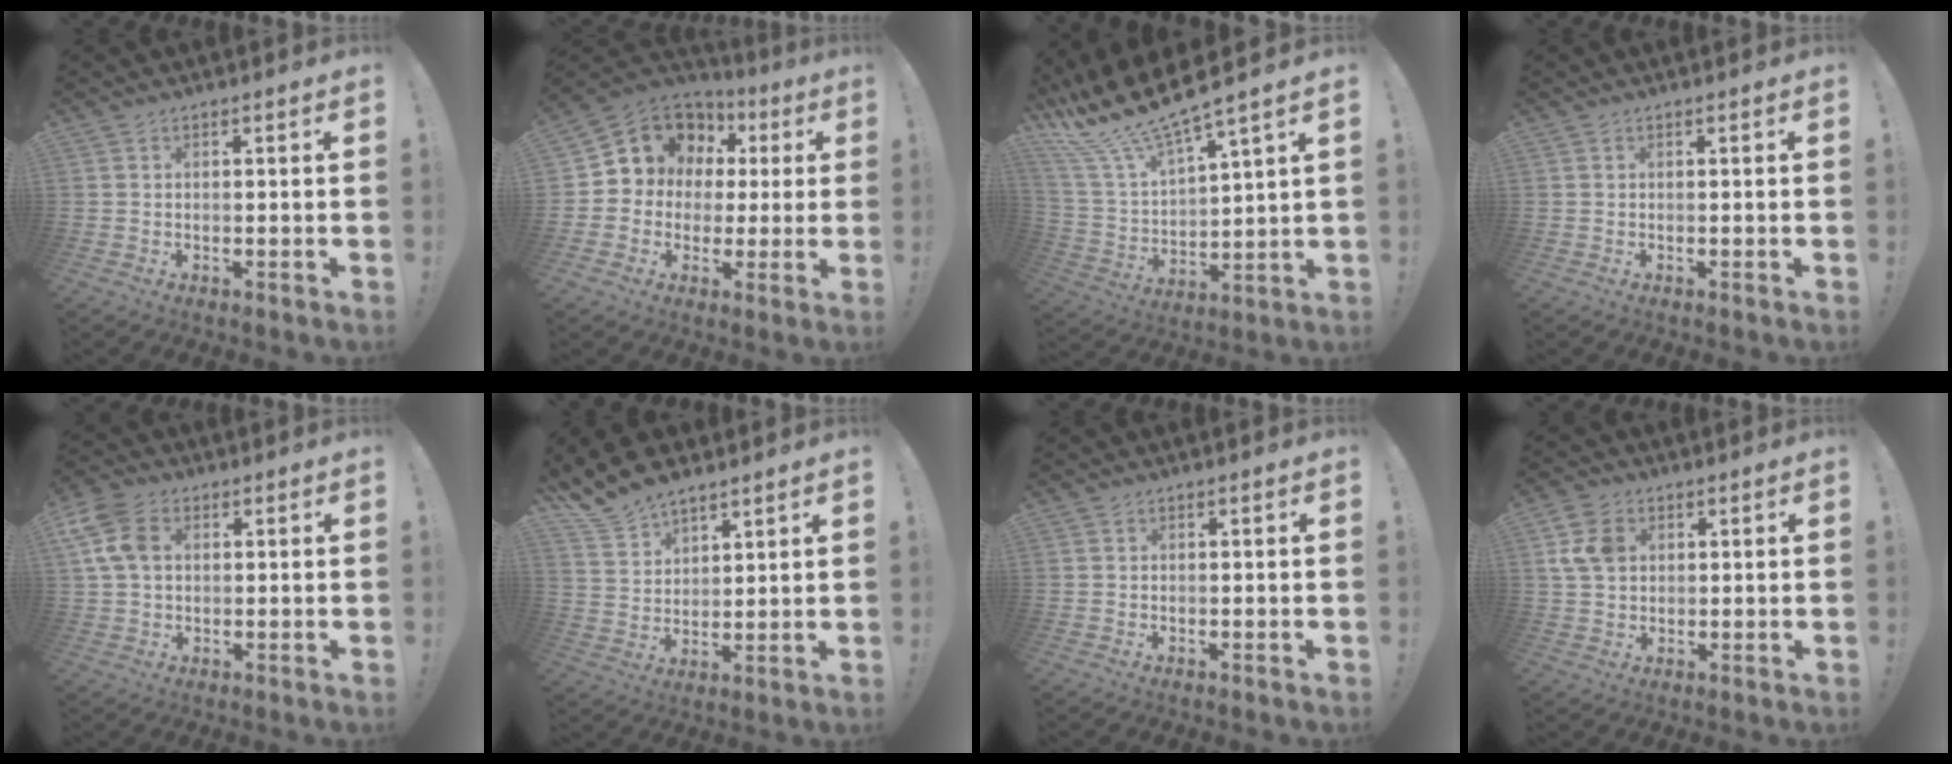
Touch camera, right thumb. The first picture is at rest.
{"total": 10.8, "force": [4.4, 9.2, 3.7], "torque": [-0.053, -0.033, 0.095]}
{"total": 15.3, "force": [13.2, 2.1, 7.4], "torque": [-0.165, -0.101, 0.231]}
{"total": 0.0}
{"total": 10.3, "force": [2.7, 7.2, 6.9], "torque": [-0.135, 0.004, 0.056]}
{"total": 10.9, "force": [9.2, 5.1, 2.8], "torque": [-0.069, -0.061, 0.182]}
{"total": 0.0}
{"total": 8.8, "force": [2.3, 6.9, 4.9], "torque": [-0.091, 0.003, 0.047]}